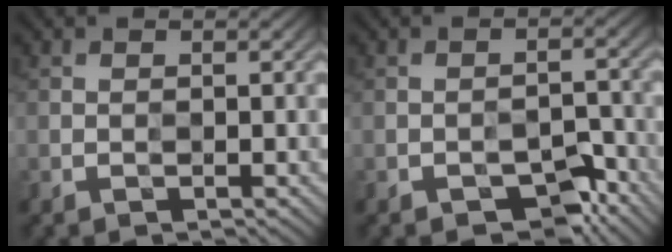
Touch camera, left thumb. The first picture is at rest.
{"total": 2.7, "force": [-2.6, 0.7, 0.2], "torque": [0.008, 0.010, -0.038]}